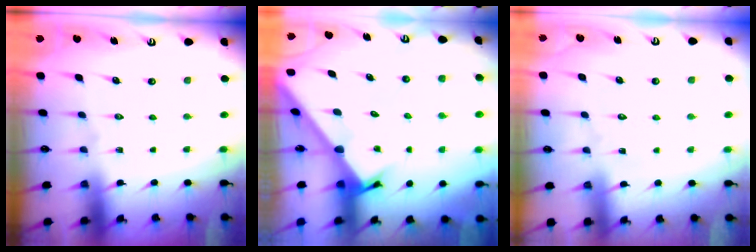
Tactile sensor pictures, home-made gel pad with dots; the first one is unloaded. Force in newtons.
{"total": 2.7, "press": 2.7, "slide": 0.2}
{"total": 2.7, "press": 2.7, "slide": 0.2}